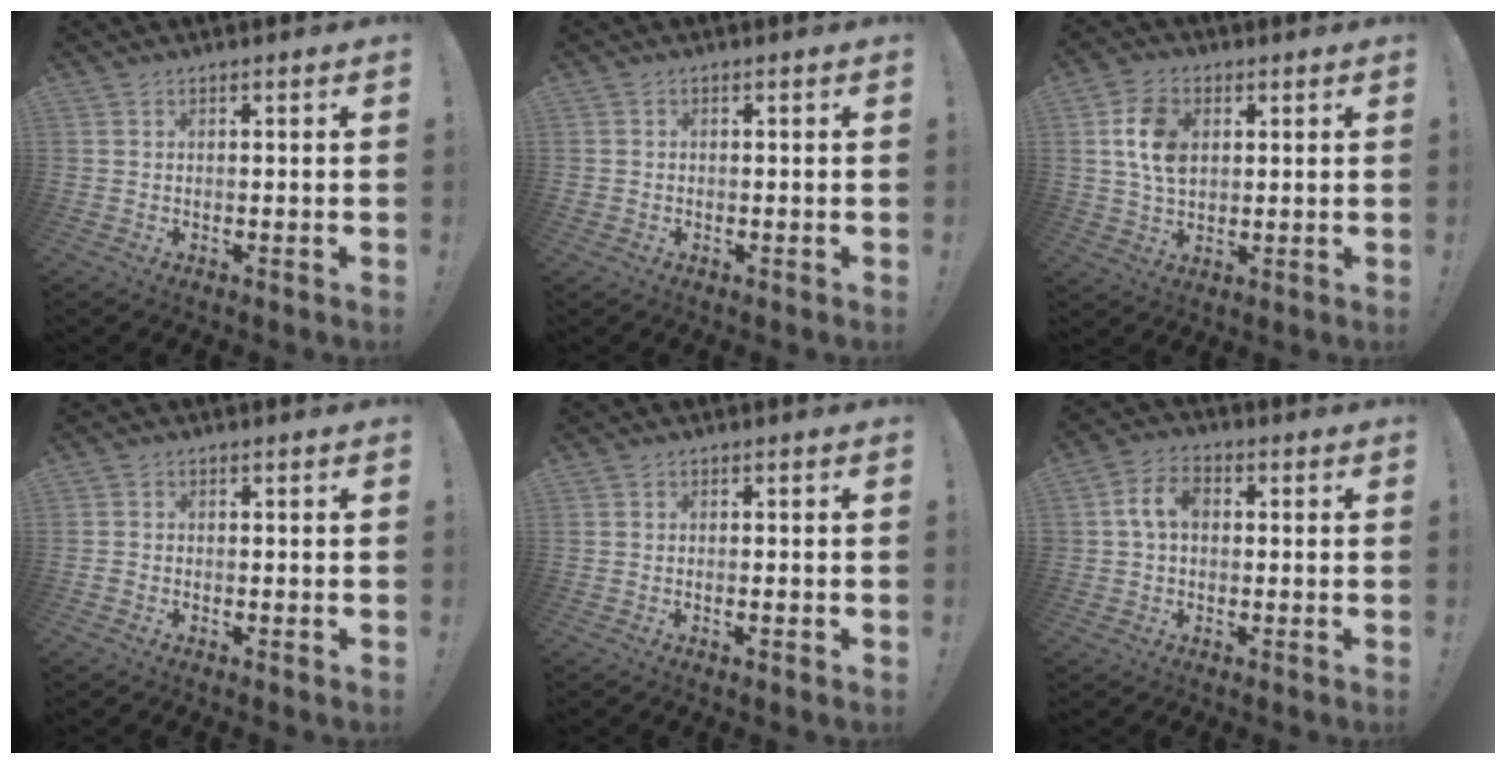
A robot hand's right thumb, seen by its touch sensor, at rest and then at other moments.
{"total": 1.1, "force": [-0.6, 0.9, 0.4], "torque": [-0.013, 0.005, -0.009]}
{"total": 11.0, "force": [2.9, 8.0, 7.0], "torque": [-0.126, 0.007, 0.056]}
{"total": 1.1, "force": [-0.8, 0.6, 0.5], "torque": [-0.014, 0.006, -0.013]}
{"total": 1.2, "force": [-0.6, 0.0, 1.0], "torque": [-0.016, 0.001, -0.012]}
{"total": 7.7, "force": [0.9, 5.5, 5.3], "torque": [-0.098, 0.017, 0.019]}